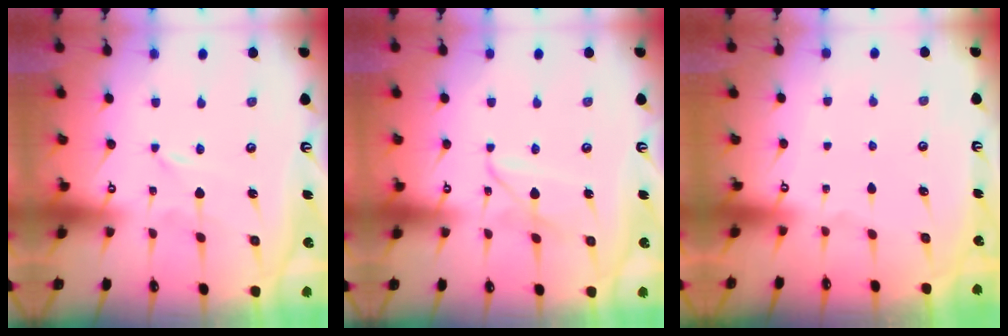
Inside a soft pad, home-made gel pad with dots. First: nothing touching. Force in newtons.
{"total": 5.0, "press": 4.9, "slide": 0.4}
{"total": 0.0}